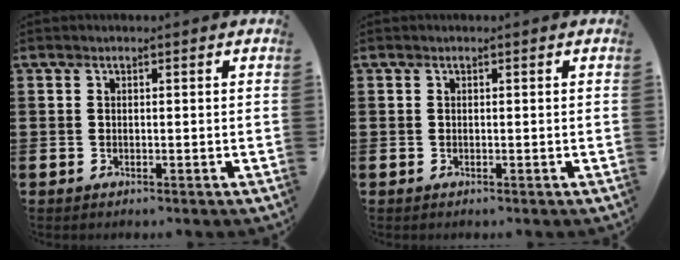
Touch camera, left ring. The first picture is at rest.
{"total": 0.0}